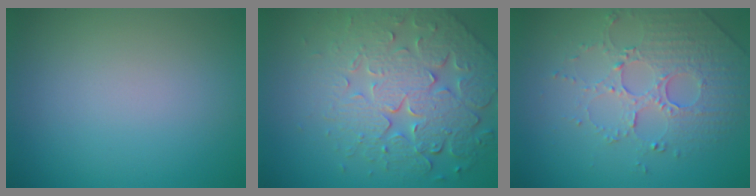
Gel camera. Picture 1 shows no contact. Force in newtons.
{"total": 7.9, "press": 5.6, "slide": 5.5}
{"total": 5.1, "press": 3.6, "slide": 3.6}